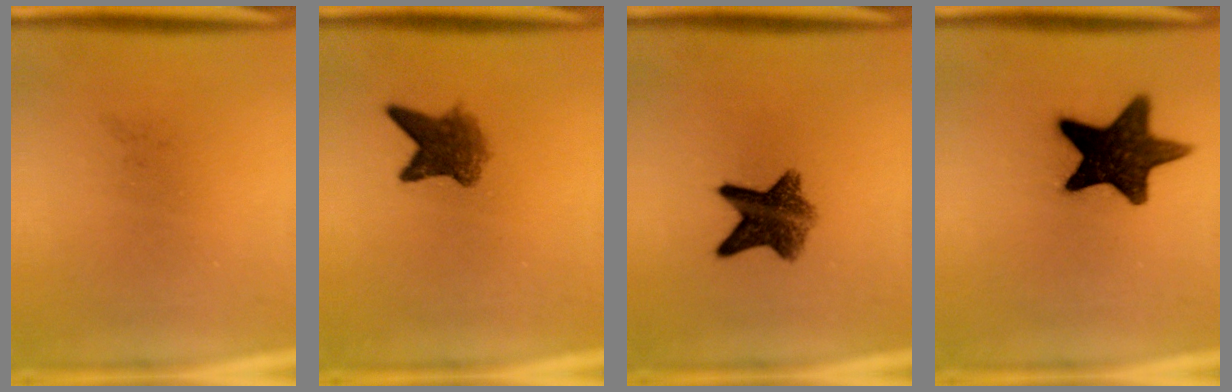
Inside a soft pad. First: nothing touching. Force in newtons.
{"total": 5.2}
{"total": 7.7}
{"total": 15.3}